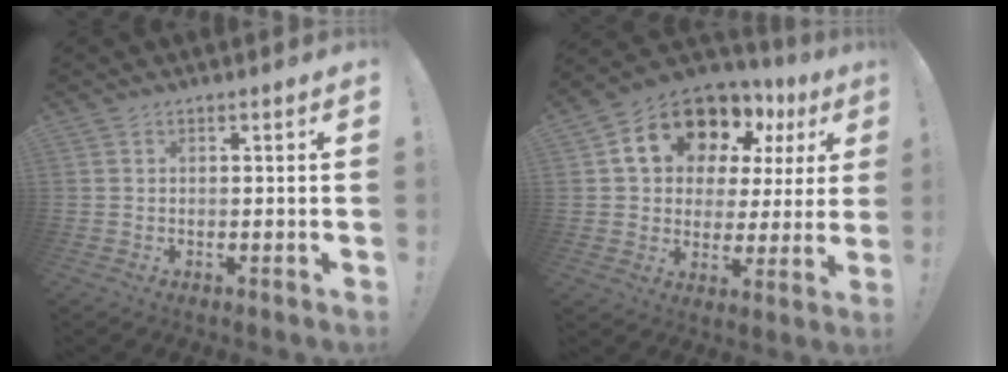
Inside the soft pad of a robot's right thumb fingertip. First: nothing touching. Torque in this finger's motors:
{"motor_torque": [2.14, 2.32, 1.54, 0.31, 0.09]}